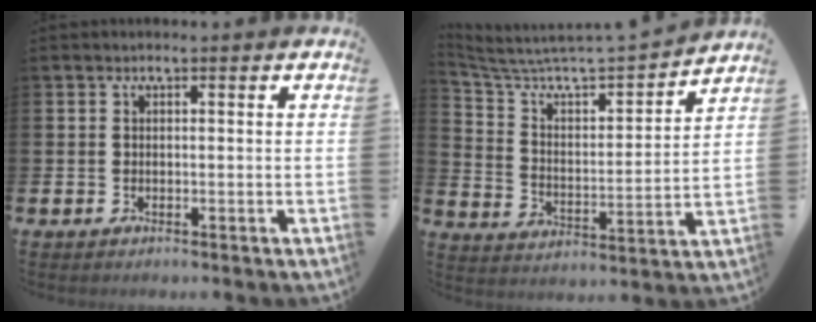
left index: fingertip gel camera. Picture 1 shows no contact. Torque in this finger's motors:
{"motor_torque": [0.12, -0.11, -0.06, 0.01]}